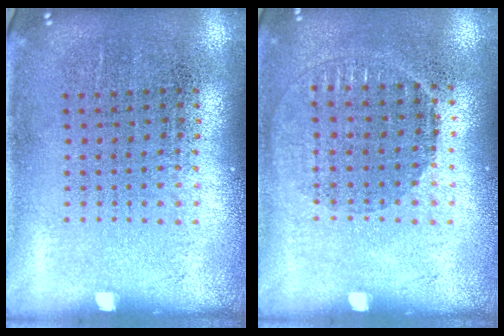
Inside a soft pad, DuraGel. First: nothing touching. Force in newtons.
{"total": 0.9, "press": 0.8, "slide": 0.3}